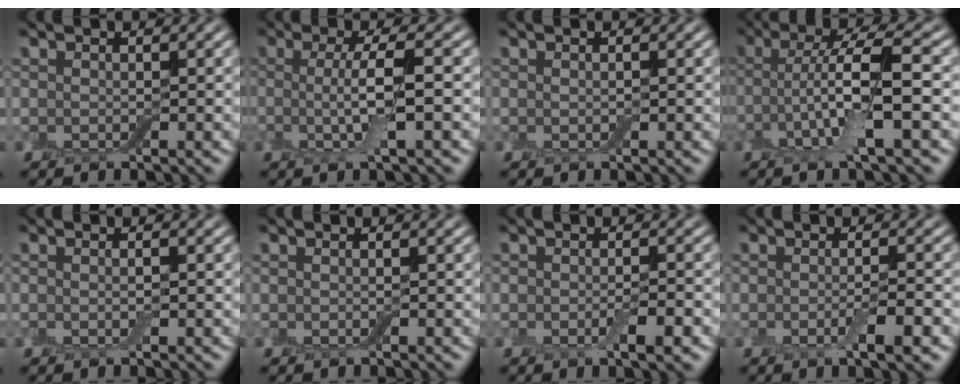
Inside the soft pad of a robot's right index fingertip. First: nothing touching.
{"total": 4.4, "force": [-0.4, 0.9, 4.2], "torque": [-0.080, -0.008, -0.006]}
{"total": 0.0}
{"total": 6.6, "force": [-1.2, 1.3, 6.4], "torque": [-0.120, 0.007, -0.024]}
{"total": 0.5, "force": [-0.2, 0.1, 0.5], "torque": [-0.009, -0.003, -0.004]}
{"total": 0.0}
{"total": 2.1, "force": [-0.9, 0.7, 1.7], "torque": [-0.027, -0.008, -0.012]}
{"total": 2.5, "force": [-1.0, 0.5, 2.2], "torque": [-0.034, -0.006, -0.015]}